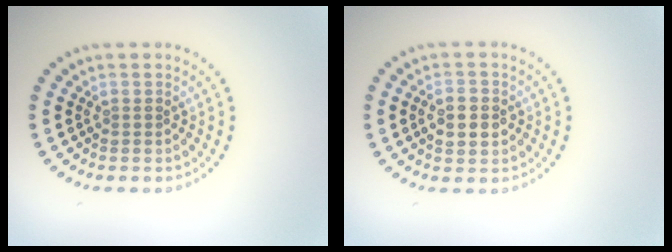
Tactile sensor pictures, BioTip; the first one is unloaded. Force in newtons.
{"total": 2.9, "press": 2.9, "slide": 0.1}